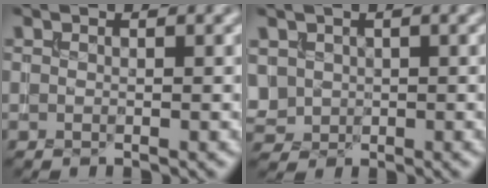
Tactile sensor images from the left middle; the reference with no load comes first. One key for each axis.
{"total": 2.1, "fx": 0.4, "fy": 1.9, "fz": 0.8, "tx": -0.023, "ty": -0.002, "tz": 0.013}